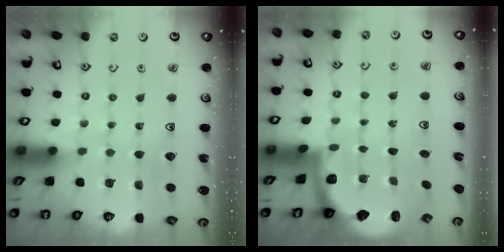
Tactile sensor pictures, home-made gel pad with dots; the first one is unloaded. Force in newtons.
{"total": 1.9, "press": 1.8, "slide": 0.5}